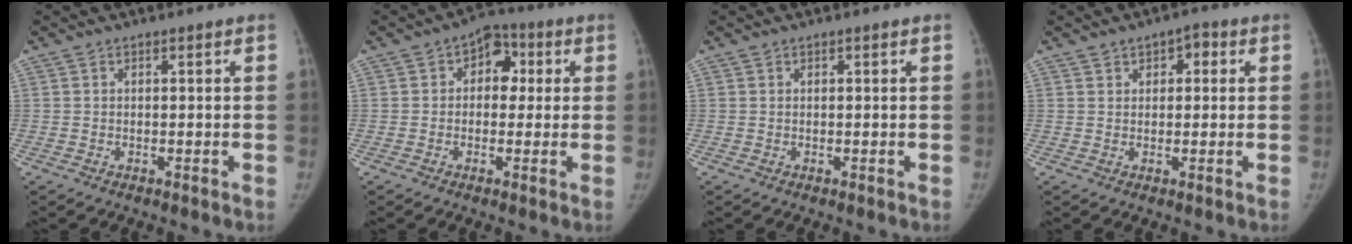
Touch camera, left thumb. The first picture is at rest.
{"total": 6.8, "force": [1.2, 5.1, 4.4], "torque": [-0.014, 0.014, 0.007]}
{"total": 0.0}
{"total": 3.7, "force": [1.4, 2.4, 2.4], "torque": [-0.010, 0.001, 0.016]}